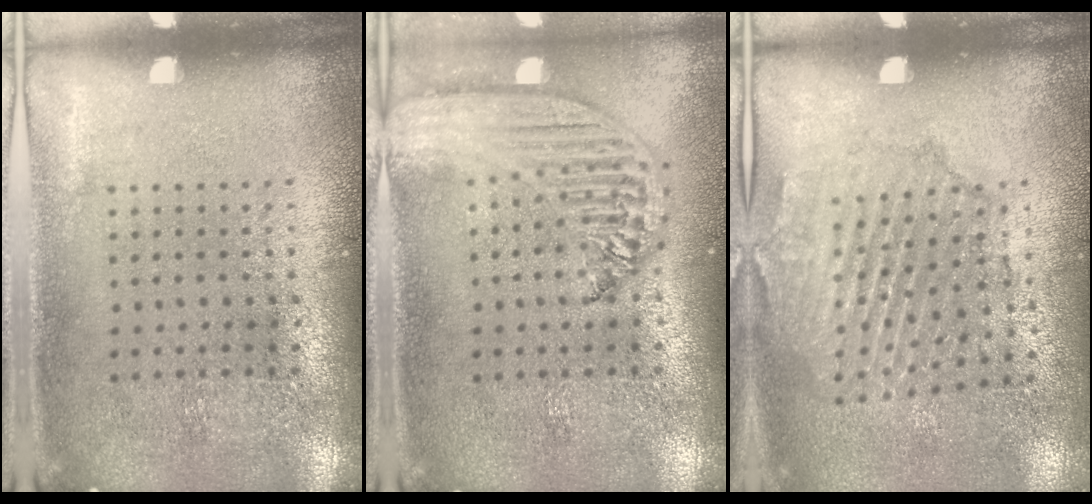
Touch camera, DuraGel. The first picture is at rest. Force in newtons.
{"total": 2.6, "press": 2.1, "slide": 1.4}
{"total": 1.6, "press": 1.5, "slide": 0.4}